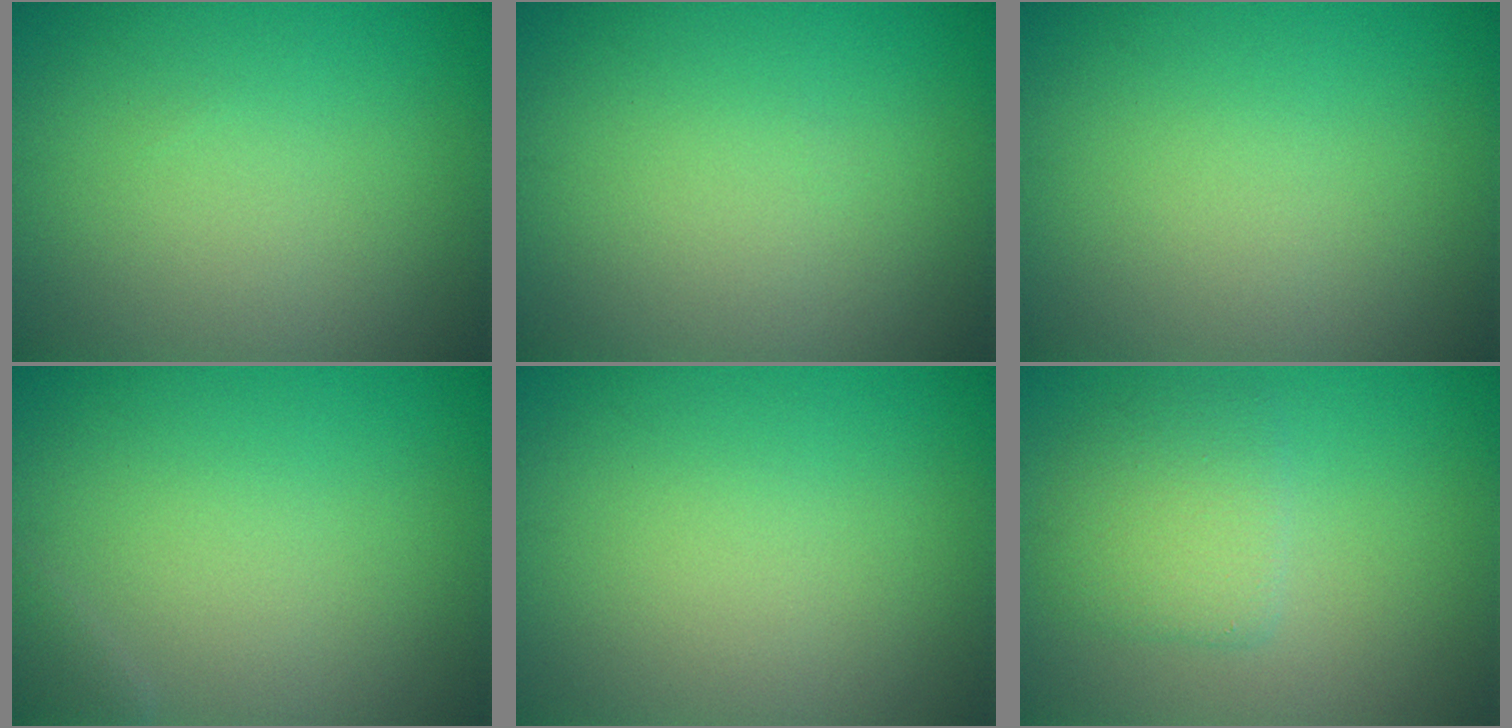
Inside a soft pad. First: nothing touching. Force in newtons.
{"total": 0.0}
{"total": 0.0}
{"total": 0.8, "press": 0.8, "slide": 0.1}
{"total": 0.0}
{"total": 2.9, "press": 2.9, "slide": 0.3}